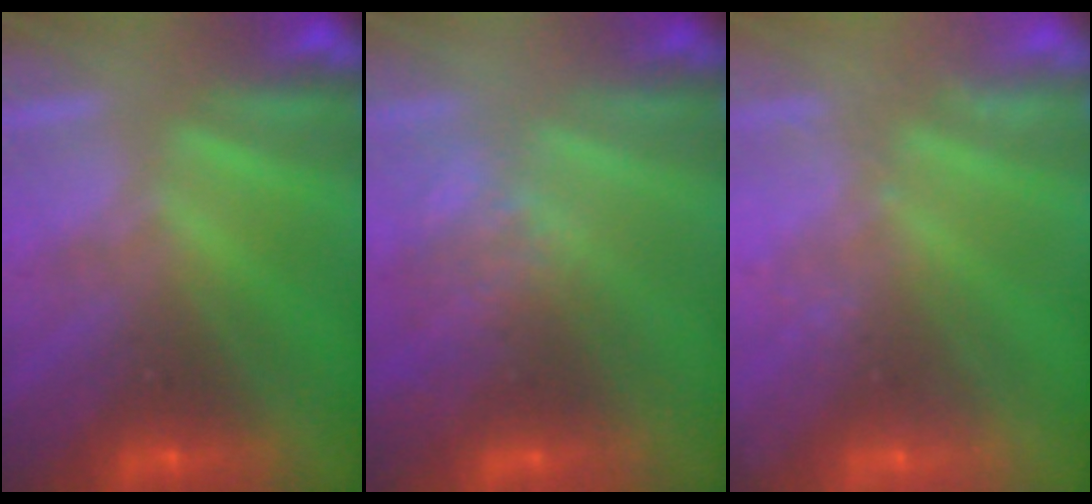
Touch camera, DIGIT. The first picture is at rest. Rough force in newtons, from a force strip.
{"total": 2.8}
{"total": 2.3}